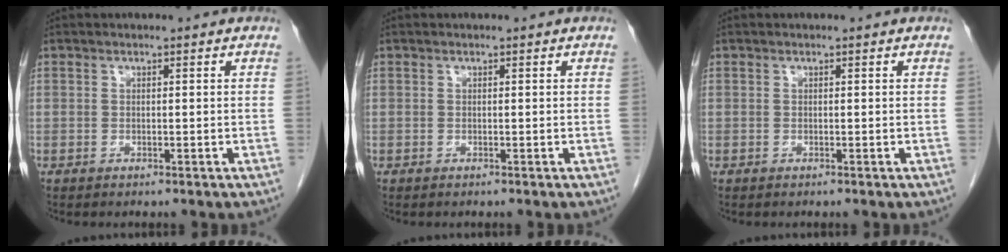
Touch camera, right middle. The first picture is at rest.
{"total": 0.0}
{"total": 0.0}